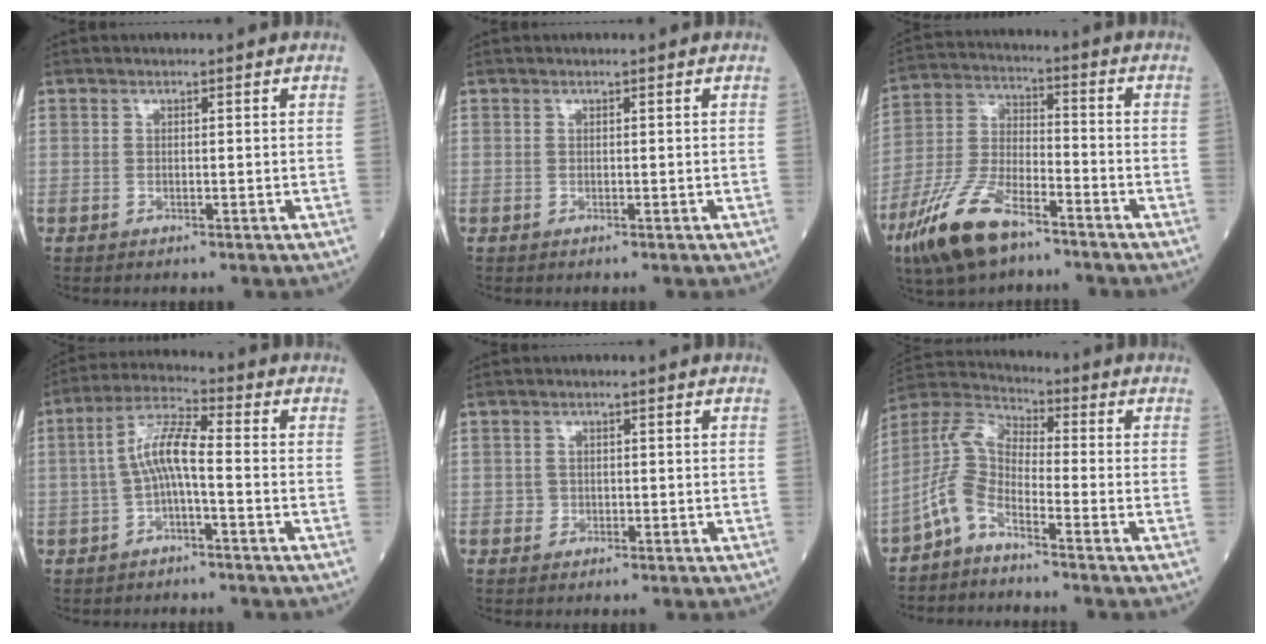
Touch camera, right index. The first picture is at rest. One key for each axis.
{"total": 0.0}
{"total": 13.3, "fx": -8.7, "fy": 4.4, "fz": 9.0, "tx": -0.197, "ty": -0.015, "tz": -0.169}
{"total": 6.6, "fx": -0.9, "fy": 1.2, "fz": 6.4, "tx": -0.130, "ty": 0.022, "tz": -0.023}
{"total": 0.9, "fx": -0.3, "fy": 0.9, "fz": 0.1, "tx": 0.002, "ty": 0.005, "tz": -0.006}
{"total": 6.5, "fx": -4.1, "fy": 2.0, "fz": 4.6, "tx": -0.115, "ty": 0.012, "tz": -0.098}